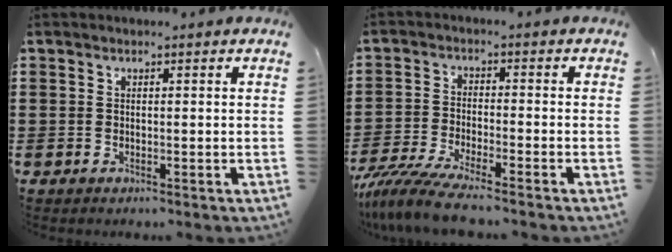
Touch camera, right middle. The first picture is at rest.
{"total": 7.1, "force": [-6.3, 0.2, 3.1], "torque": [-0.078, -0.013, -0.127]}